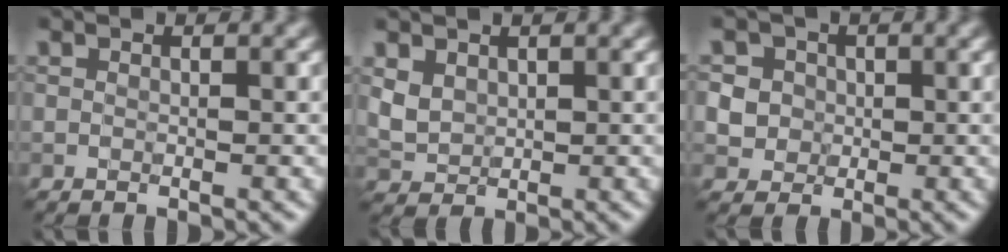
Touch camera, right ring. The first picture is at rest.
{"total": 2.3, "force": [1.0, 1.7, 1.2], "torque": [-0.030, -0.003, 0.024]}
{"total": 6.0, "force": [1.5, 5.4, 2.2], "torque": [-0.044, 0.031, 0.012]}